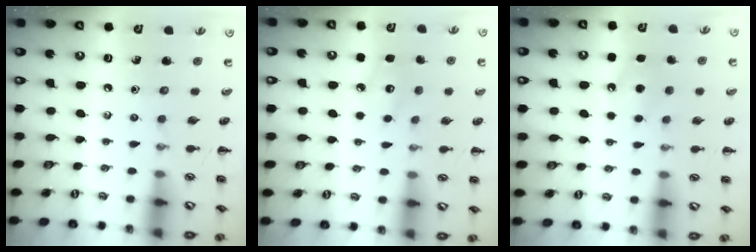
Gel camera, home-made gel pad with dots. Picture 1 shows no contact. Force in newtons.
{"total": 8.2, "press": 8.0, "slide": 1.9}
{"total": 6.8, "press": 6.7, "slide": 1.5}